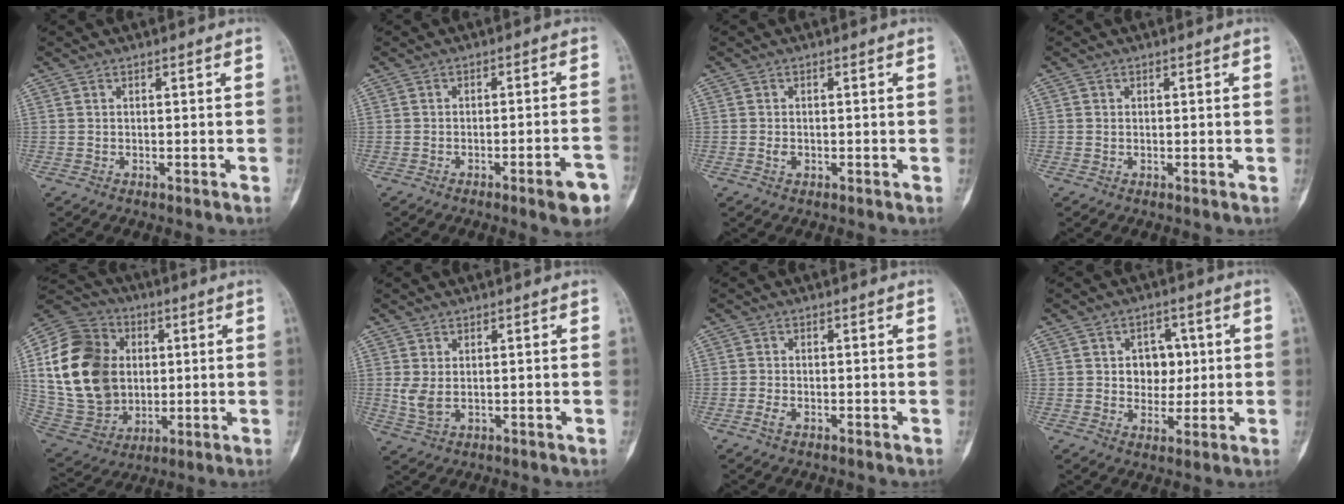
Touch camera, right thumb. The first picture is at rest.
{"total": 6.3, "force": [-3.4, 1.0, 5.1], "torque": [-0.063, 0.020, -0.043]}
{"total": 1.3, "force": [-0.3, 1.0, 0.8], "torque": [-0.014, 0.001, -0.007]}
{"total": 0.5, "force": [0.1, 0.5, 0.1], "torque": [0.003, 0.001, -0.001]}
{"total": 23.0, "force": [2.9, 17.8, 14.2], "torque": [-0.262, 0.007, 0.067]}
{"total": 3.8, "force": [0.5, 2.0, 3.1], "torque": [-0.067, -0.007, 0.018]}
{"total": 1.6, "force": [-0.8, 0.9, 1.1], "torque": [-0.025, 0.000, -0.018]}
{"total": 6.9, "force": [1.0, 5.5, 4.1], "torque": [-0.018, 0.000, 0.016]}